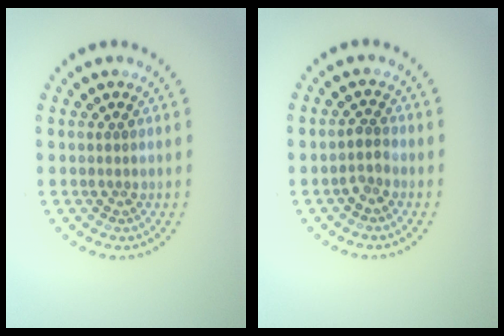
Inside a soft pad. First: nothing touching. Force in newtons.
{"total": 1.3, "press": 1.1, "slide": 0.8}